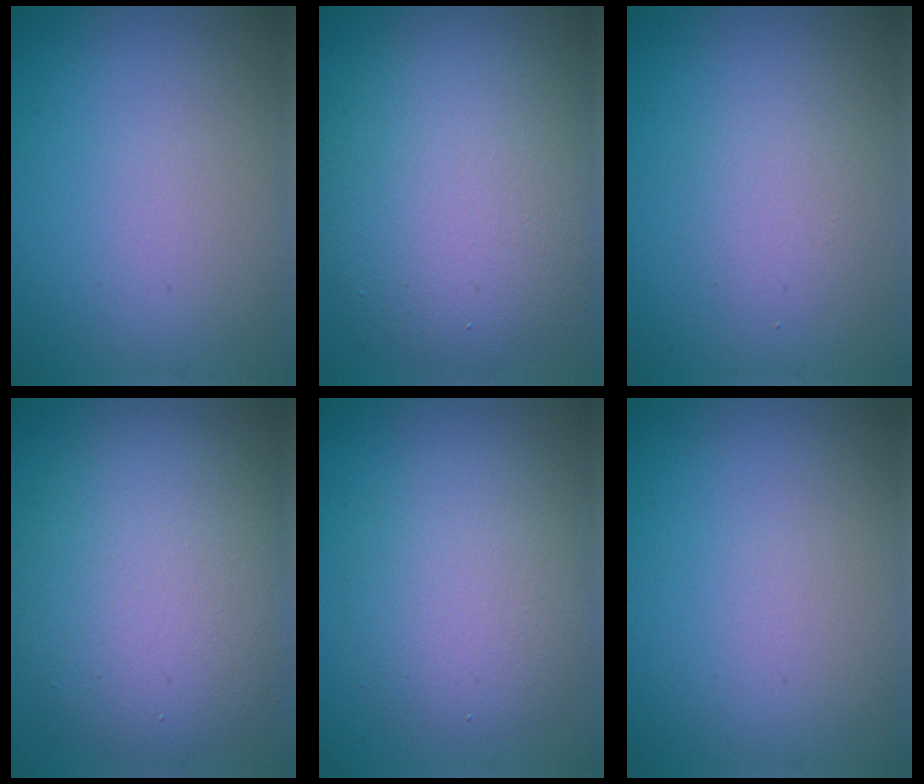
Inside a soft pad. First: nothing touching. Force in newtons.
{"total": 10.7, "press": 10.7, "slide": 0.7}
{"total": 1.8, "press": 1.8, "slide": 0.1}
{"total": 9.4, "press": 9.4, "slide": 0.5}
{"total": 4.9, "press": 4.9, "slide": 0.4}
{"total": 0.0}